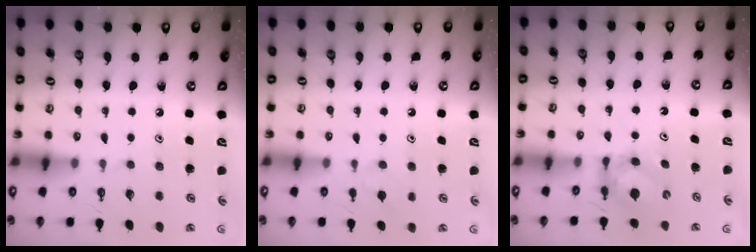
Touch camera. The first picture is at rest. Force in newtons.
{"total": 2.5, "press": 2.4, "slide": 0.6}
{"total": 6.1, "press": 6.0, "slide": 0.5}